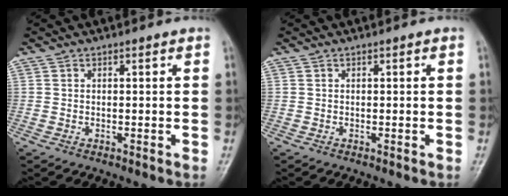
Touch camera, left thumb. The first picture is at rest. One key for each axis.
{"total": 0.0}